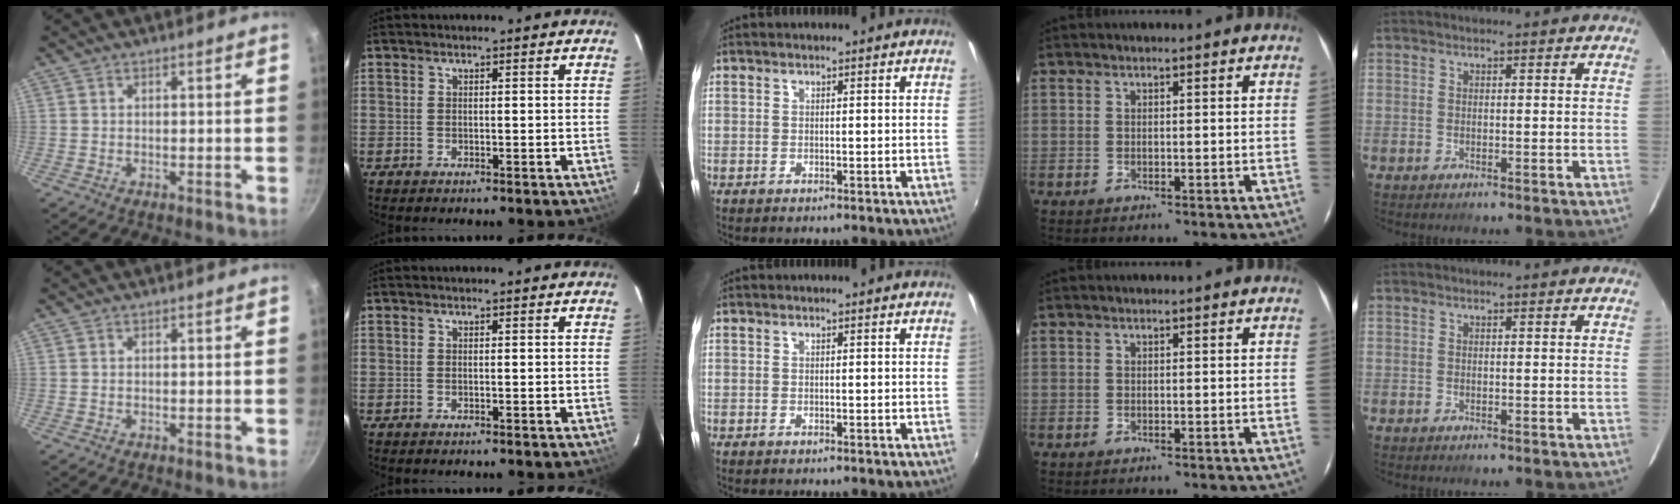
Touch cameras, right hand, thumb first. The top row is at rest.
{}